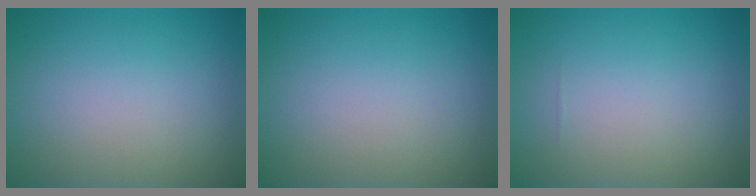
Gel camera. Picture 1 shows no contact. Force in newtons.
{"total": 0.0}
{"total": 0.0}